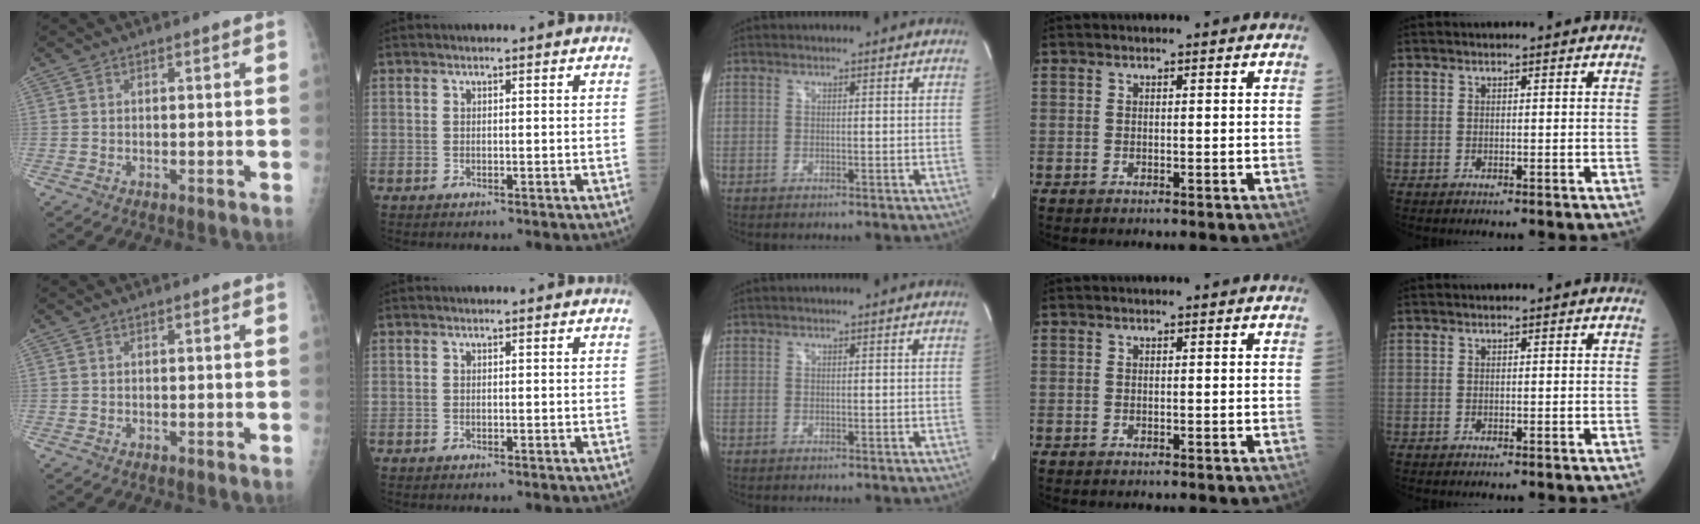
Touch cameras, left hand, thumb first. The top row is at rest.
{}